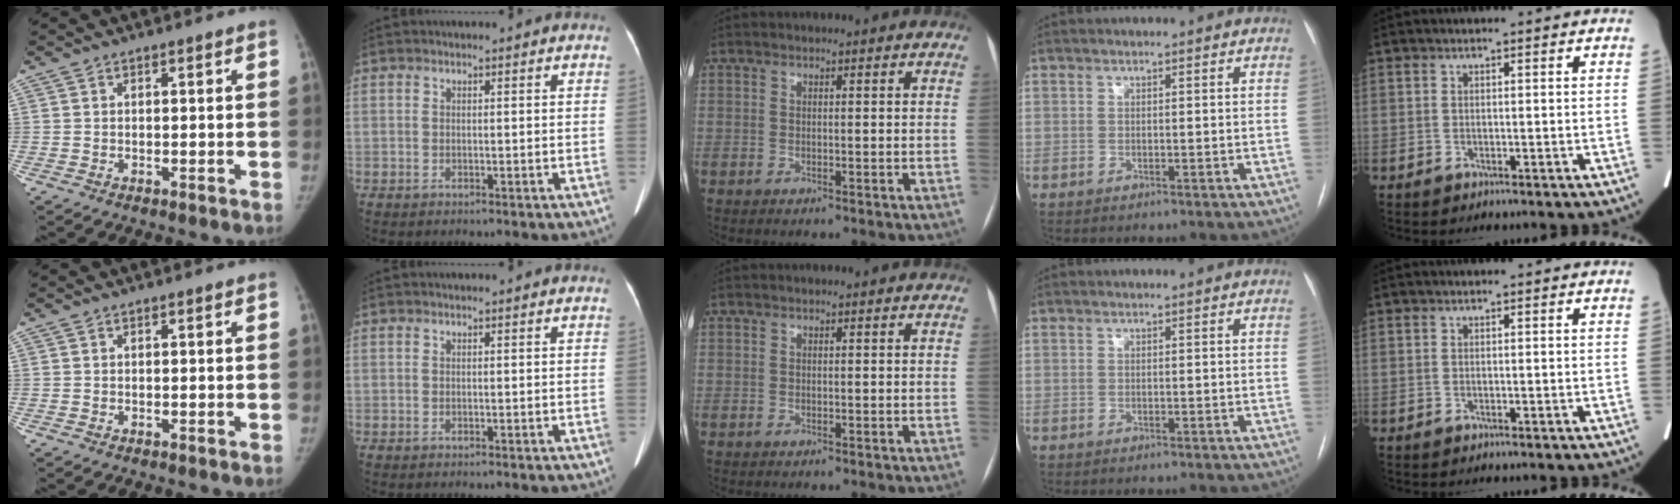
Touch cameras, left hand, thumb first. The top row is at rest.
{}